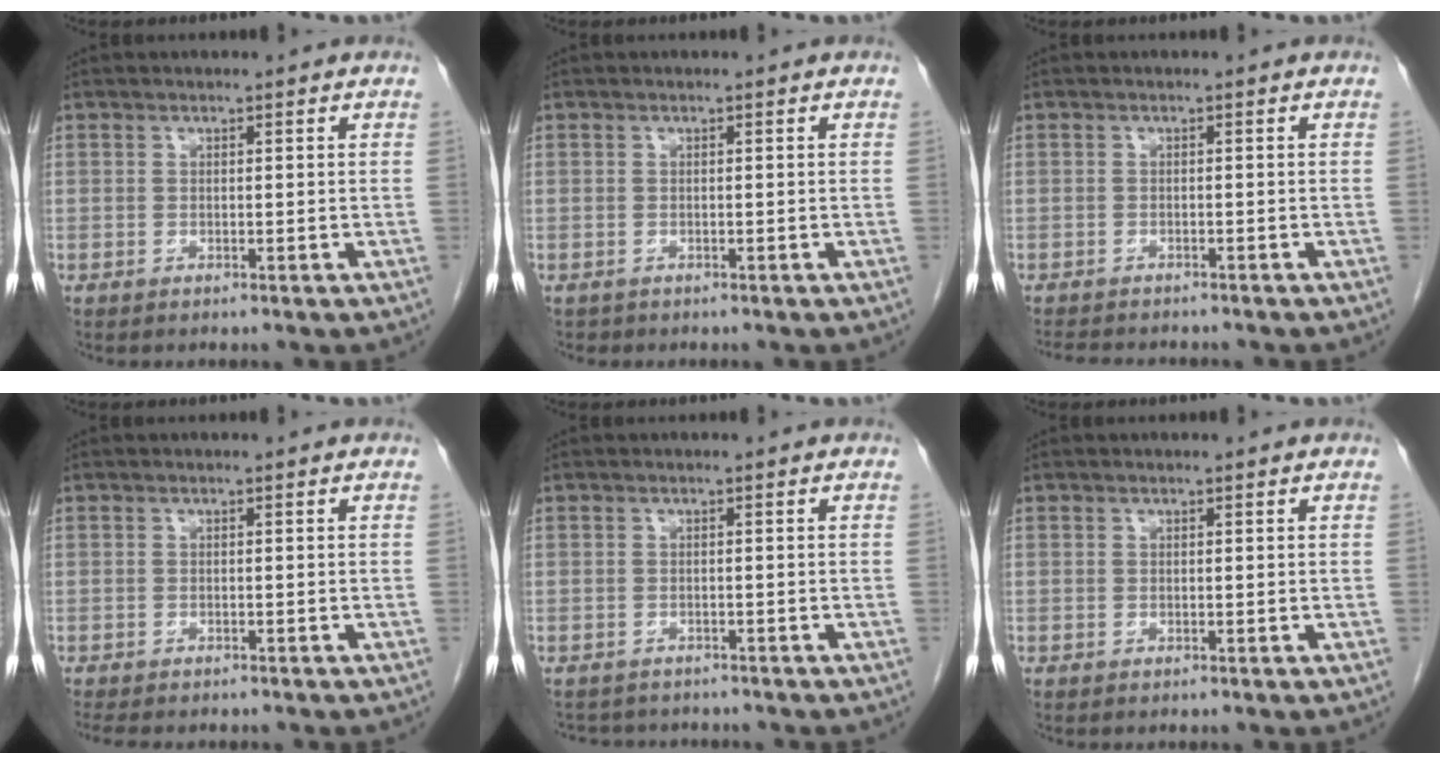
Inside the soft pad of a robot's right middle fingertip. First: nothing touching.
{"total": 0.5, "force": [-0.4, 0.3, 0.0], "torque": [-0.012, 0.001, -0.008]}
{"total": 6.7, "force": [-6.1, 1.4, 2.3], "torque": [-0.033, -0.005, -0.088]}
{"total": 5.4, "force": [-4.6, 1.4, 2.5], "torque": [-0.035, -0.009, -0.064]}
{"total": 5.3, "force": [-5.0, 1.7, 0.9], "torque": [-0.009, 0.001, -0.066]}
{"total": 0.0}